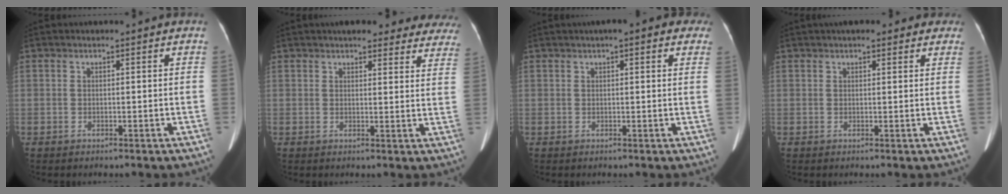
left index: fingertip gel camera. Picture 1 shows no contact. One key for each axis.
{"total": 18.2, "fx": 16.1, "fy": 4.8, "fz": 6.9, "tx": -0.059, "ty": -0.001, "tz": 0.169}
{"total": 5.1, "fx": 3.1, "fy": 1.3, "fz": 3.8, "tx": -0.038, "ty": 0.025, "tz": 0.028}
{"total": 6.5, "fx": 4.9, "fy": 2.2, "fz": 3.7, "tx": -0.037, "ty": 0.025, "tz": 0.058}